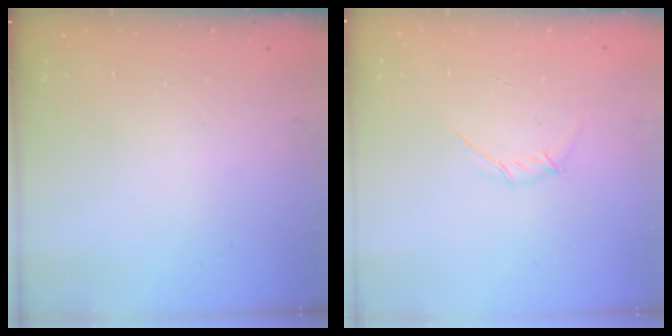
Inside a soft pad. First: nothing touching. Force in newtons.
{"total": 4.2, "press": 4.2, "slide": 0.8}